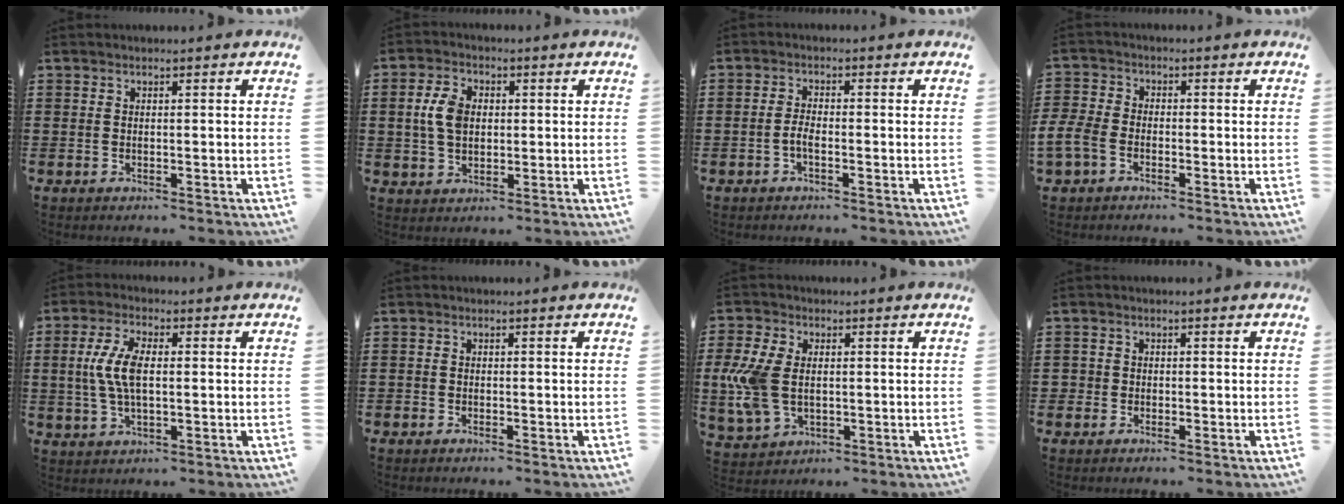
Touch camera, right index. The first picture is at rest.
{"total": 5.5, "force": [0.5, 3.6, 4.1], "torque": [-0.108, 0.006, 0.001]}
{"total": 2.1, "force": [-0.9, 0.6, 1.8], "torque": [-0.048, -0.004, -0.022]}
{"total": 4.1, "force": [-2.4, 2.4, 2.2], "torque": [-0.075, -0.003, -0.056]}
{"total": 7.1, "force": [0.3, 2.9, 6.5], "torque": [-0.151, 0.000, -0.004]}
{"total": 0.7, "force": [-0.6, 0.4, 0.1], "torque": [-0.003, 0.001, -0.013]}
{"total": 8.6, "force": [-0.1, 5.7, 6.5], "torque": [-0.180, -0.001, -0.011]}
{"total": 1.2, "force": [-0.2, 1.2, 0.1], "torque": [-0.006, 0.006, -0.006]}